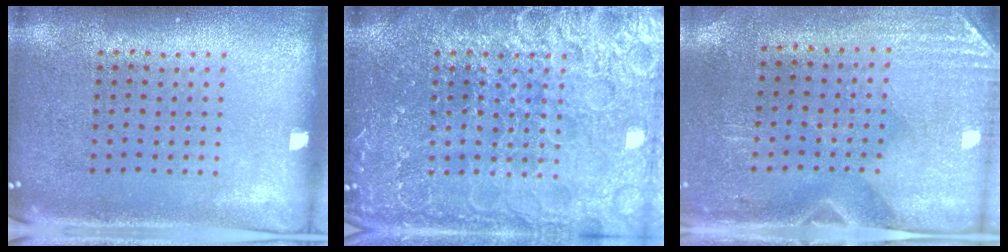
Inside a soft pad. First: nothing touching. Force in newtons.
{"total": 6.9, "press": 6.9, "slide": 0.9}
{"total": 2.9, "press": 2.5, "slide": 1.5}